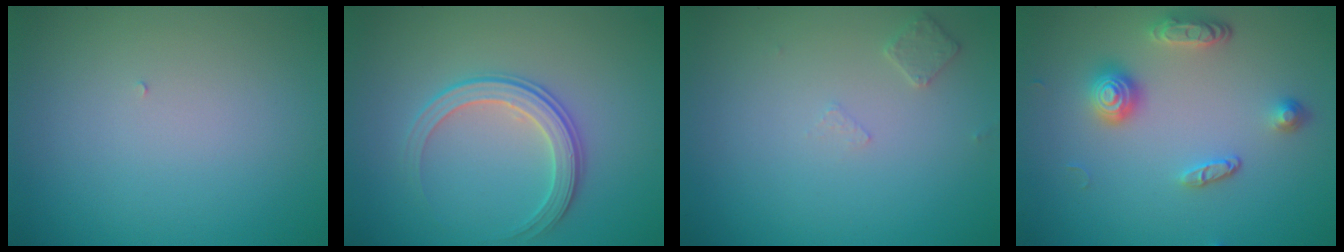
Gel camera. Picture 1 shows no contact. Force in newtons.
{"total": 3.0, "press": 2.8, "slide": 0.9}
{"total": 1.2, "press": 1.1, "slide": 0.3}
{"total": 3.5, "press": 2.9, "slide": 1.9}